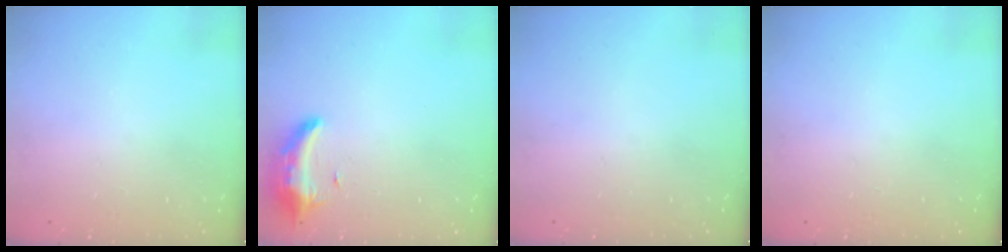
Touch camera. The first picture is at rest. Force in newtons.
{"total": 8.5, "press": 8.4, "slide": 1.4}
{"total": 0.0}
{"total": 0.0}